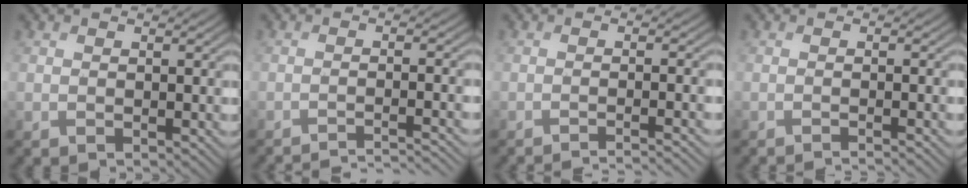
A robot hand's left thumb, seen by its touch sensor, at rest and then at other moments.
{"total": 4.7, "force": [-4.0, 0.3, 2.4], "torque": [-0.035, 0.005, -0.073]}
{"total": 3.4, "force": [-2.5, 0.3, 2.2], "torque": [-0.026, 0.002, -0.048]}
{"total": 1.7, "force": [-1.3, 0.3, 1.1], "torque": [-0.002, -0.004, -0.028]}